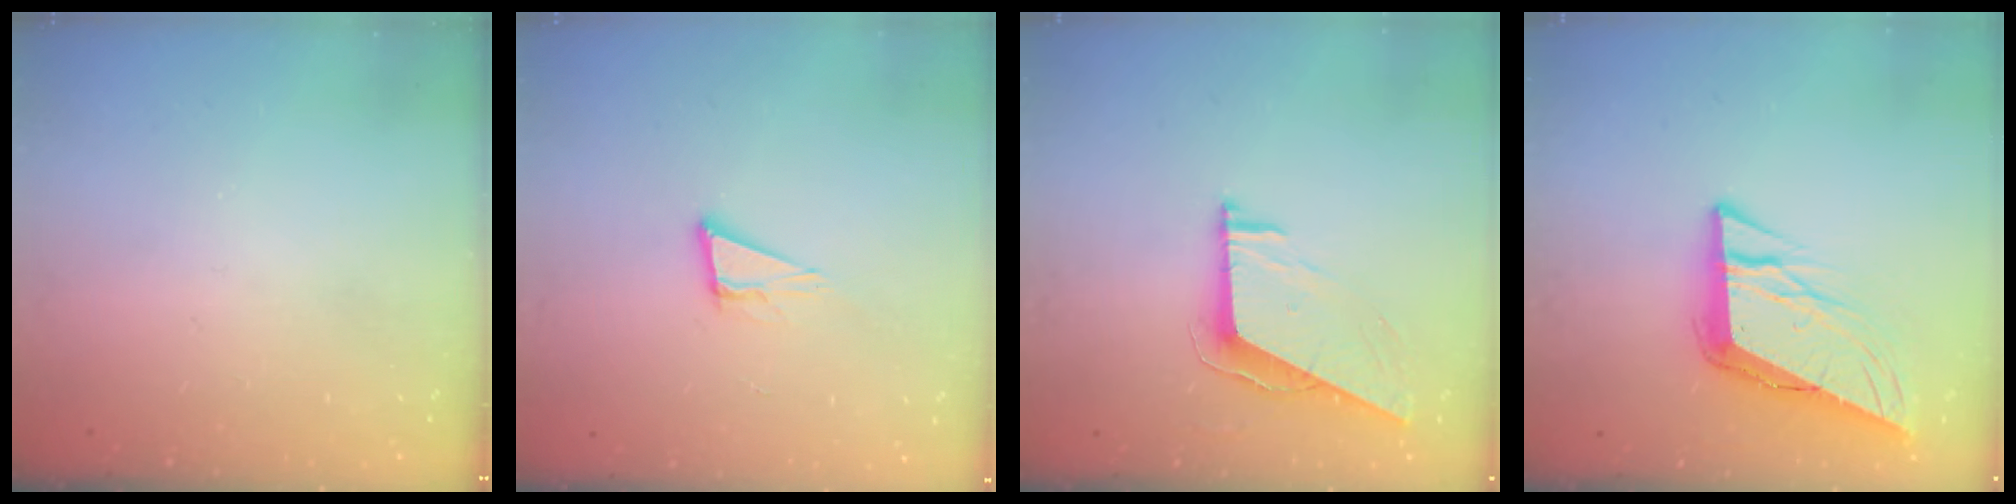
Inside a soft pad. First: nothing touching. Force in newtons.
{"total": 7.7, "press": 7.0, "slide": 3.2}
{"total": 7.5, "press": 7.5, "slide": 0.1}
{"total": 10.4, "press": 10.2, "slide": 1.7}